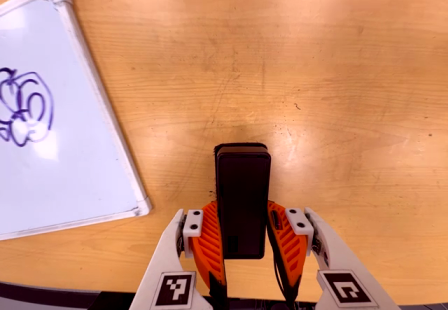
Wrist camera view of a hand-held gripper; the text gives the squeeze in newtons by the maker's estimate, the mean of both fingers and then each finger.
{"total": 5.8, "left": 4.2, "right": 7.4}